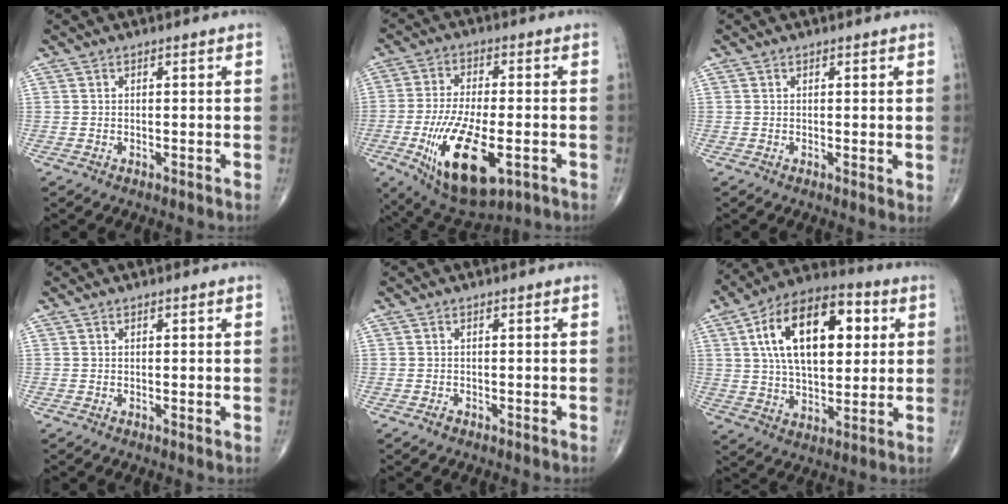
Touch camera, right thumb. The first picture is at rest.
{"total": 17.5, "force": [-5.6, 7.3, 14.9], "torque": [-0.272, -0.006, -0.080]}
{"total": 1.3, "force": [0.4, 0.3, 1.2], "torque": [-0.022, -0.007, 0.003]}
{"total": 0.5, "force": [0.1, 0.1, 0.5], "torque": [-0.013, -0.004, 0.002]}
{"total": 0.6, "force": [-0.4, 0.4, 0.3], "torque": [-0.005, 0.000, -0.009]}
{"total": 21.0, "force": [5.5, 11.4, 16.8], "torque": [-0.246, 0.008, 0.084]}